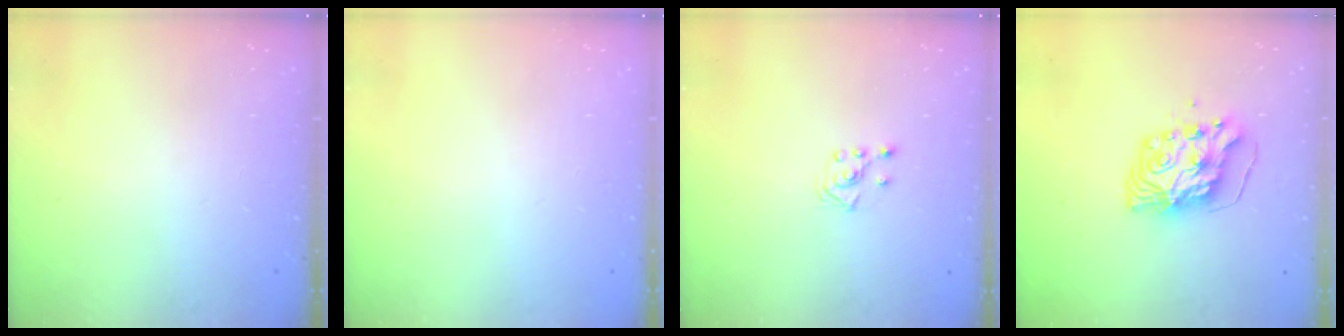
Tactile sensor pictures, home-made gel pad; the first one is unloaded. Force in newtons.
{"total": 0.0}
{"total": 3.5, "press": 3.4, "slide": 0.9}
{"total": 8.3, "press": 8.3, "slide": 0.9}